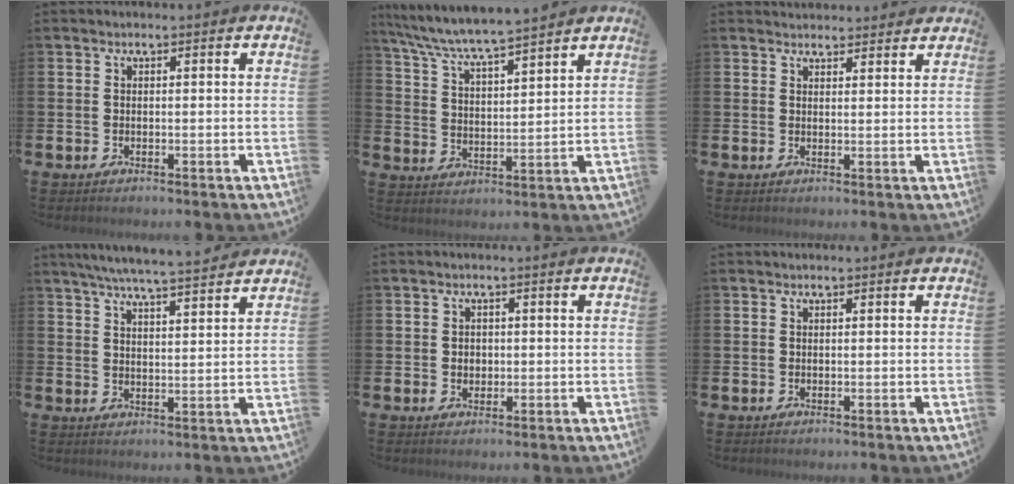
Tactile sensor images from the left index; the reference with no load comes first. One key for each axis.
{"total": 6.5, "fx": 6.3, "fy": 0.0, "fz": 1.7, "tx": -0.061, "ty": -0.041, "tz": 0.108}
{"total": 2.6, "fx": 2.5, "fy": 0.7, "fz": -0.1, "tx": 0.008, "ty": -0.013, "tz": 0.044}
{"total": 6.0, "fx": 5.7, "fy": -0.3, "fz": 1.7, "tx": -0.045, "ty": -0.032, "tz": 0.099}
{"total": 1.5, "fx": 0.1, "fy": 1.3, "fz": 0.7, "tx": 0.008, "ty": 0.000, "tz": -0.005}
{"total": 0.0}